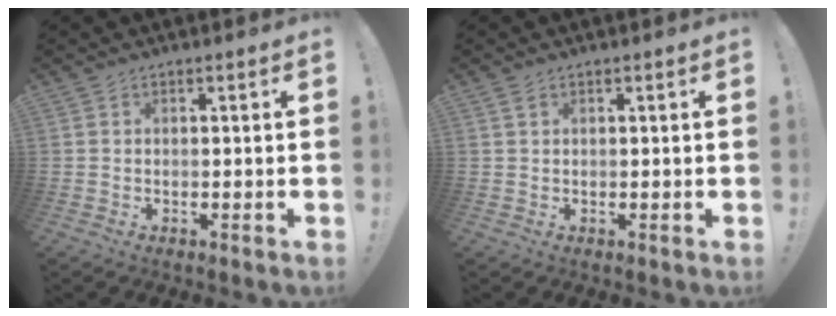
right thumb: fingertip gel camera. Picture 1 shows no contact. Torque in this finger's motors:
{"motor_torque": [-0.05, 0.14, -0.18, 0.21, 0.00]}